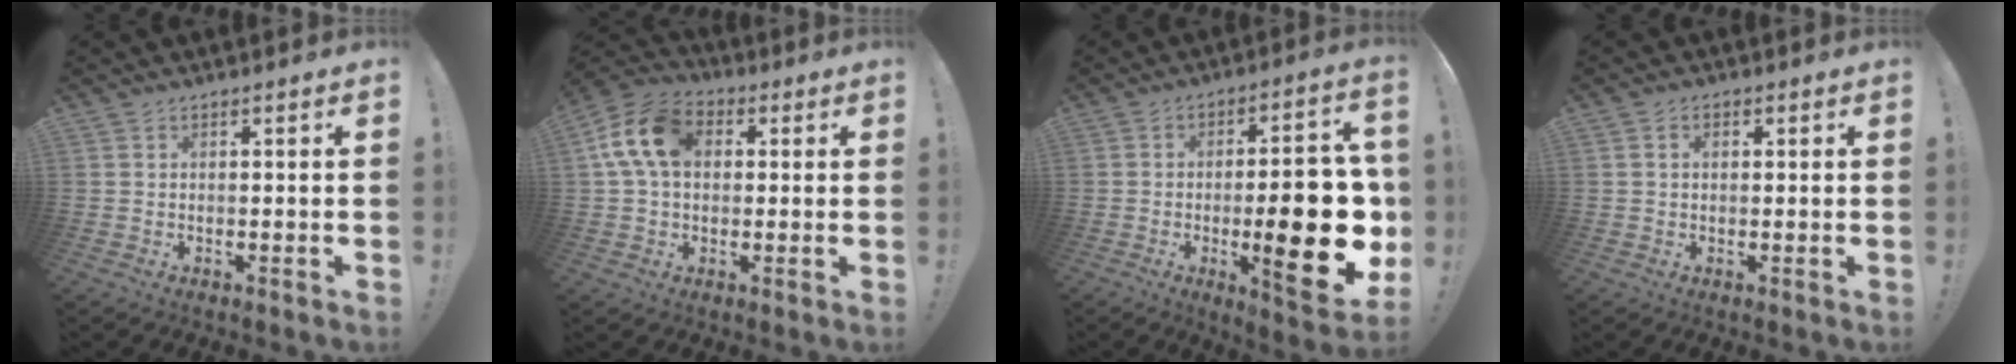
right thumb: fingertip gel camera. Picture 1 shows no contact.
{"total": 14.0, "force": [3.1, 9.6, 9.6], "torque": [-0.169, 0.012, 0.061]}
{"total": 23.7, "force": [-3.2, 7.2, 22.4], "torque": [-0.305, -0.006, -0.042]}
{"total": 1.6, "force": [0.3, 1.1, 1.1], "torque": [-0.020, 0.003, 0.005]}